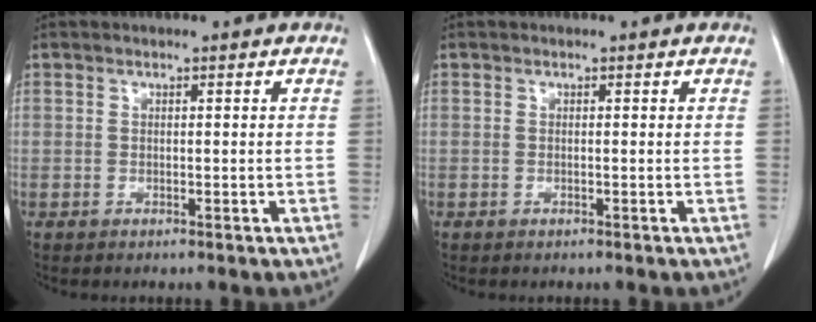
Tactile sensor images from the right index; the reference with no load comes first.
{"total": 0.0}